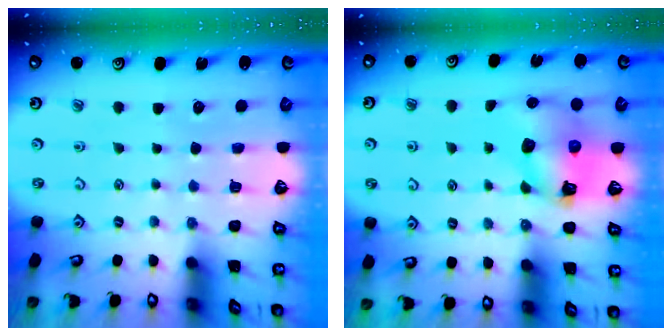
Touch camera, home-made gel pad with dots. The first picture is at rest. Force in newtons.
{"total": 9.4, "press": 9.3, "slide": 1.4}